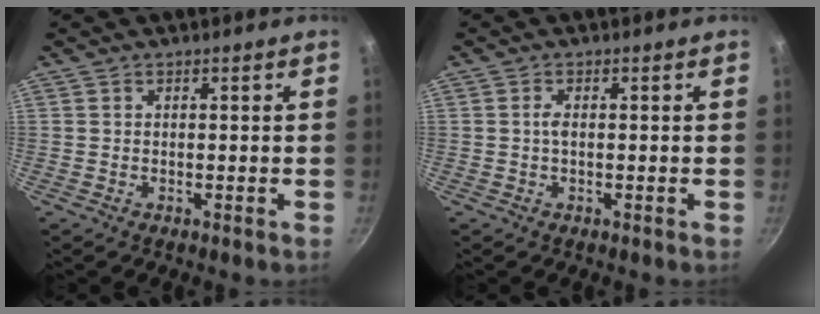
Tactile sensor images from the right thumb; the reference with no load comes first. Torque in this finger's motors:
{"motor_torque": [0.25, 0.00, 0.46, 0.00, 0.00]}